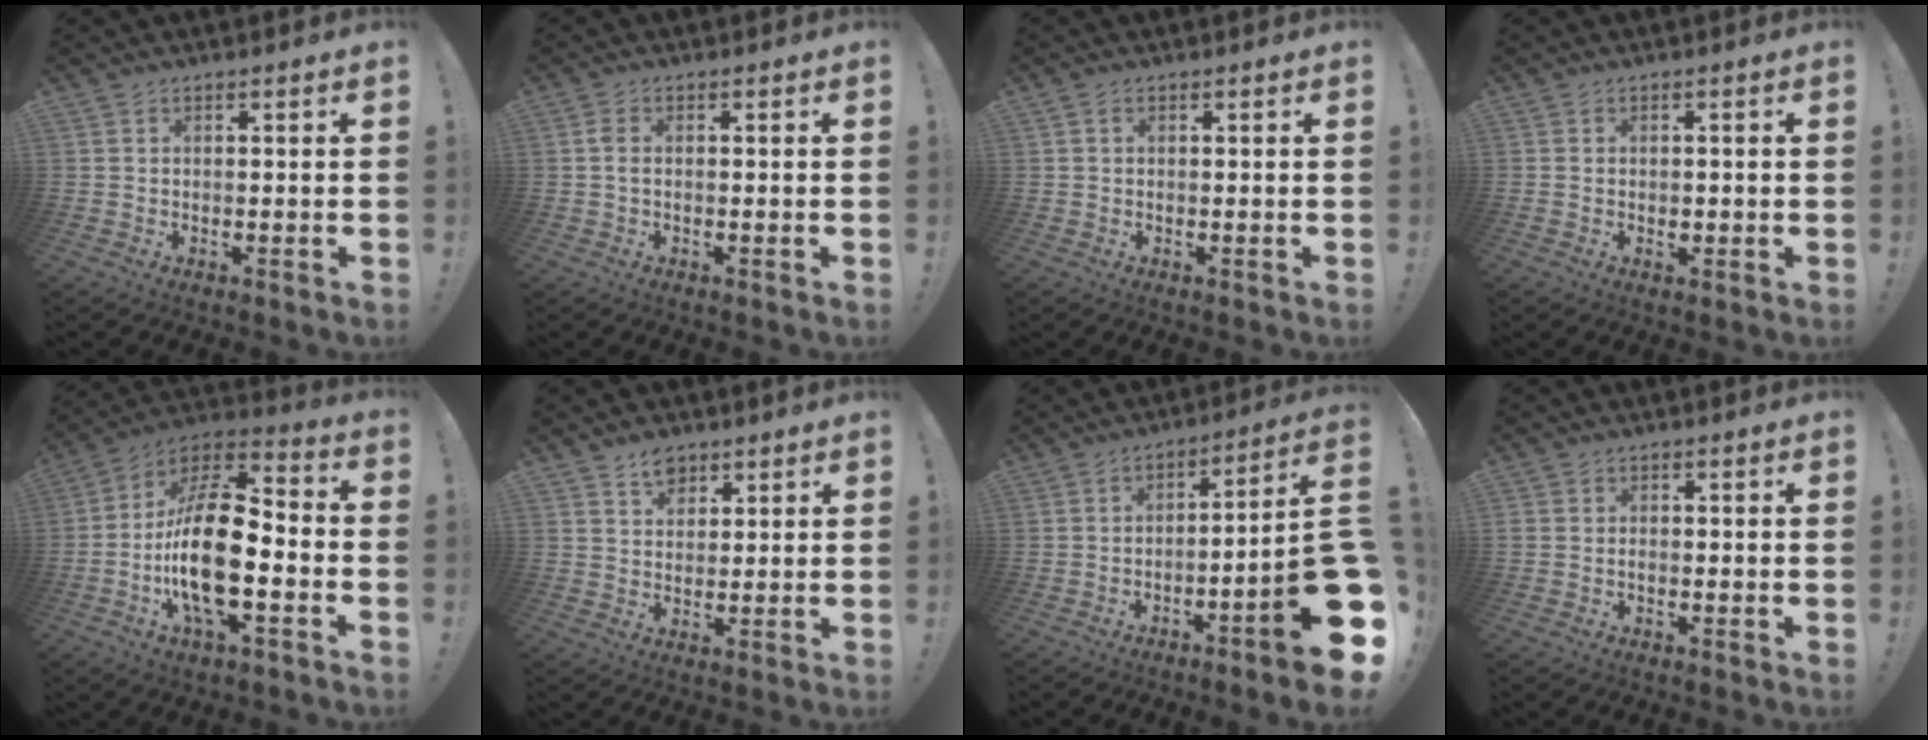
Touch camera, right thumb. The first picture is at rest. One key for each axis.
{"total": 2.2, "fx": 0.2, "fy": 1.2, "fz": 1.8, "tx": -0.046, "ty": 0.011, "tz": 0.005}
{"total": 0.8, "fx": 0.3, "fy": 0.6, "fz": 0.4, "tx": -0.009, "ty": 0.002, "tz": 0.006}
{"total": 0.7, "fx": -0.3, "fy": 0.5, "fz": 0.3, "tx": -0.002, "ty": 0.000, "tz": -0.006}
{"total": 21.6, "fx": -4.9, "fy": 9.0, "fz": 19.0, "tx": -0.371, "ty": 0.022, "tz": -0.080}
{"total": 5.6, "fx": 3.8, "fy": 3.8, "fz": 1.8, "tx": -0.026, "ty": -0.013, "tz": 0.069}
{"total": 16.0, "fx": -6.3, "fy": 1.5, "fz": 14.6, "tx": -0.196, "ty": 0.019, "tz": -0.103}
{"total": 0.8, "fx": -0.6, "fy": 0.6, "fz": 0.1, "tx": -0.006, "ty": 0.004, "tz": -0.010}